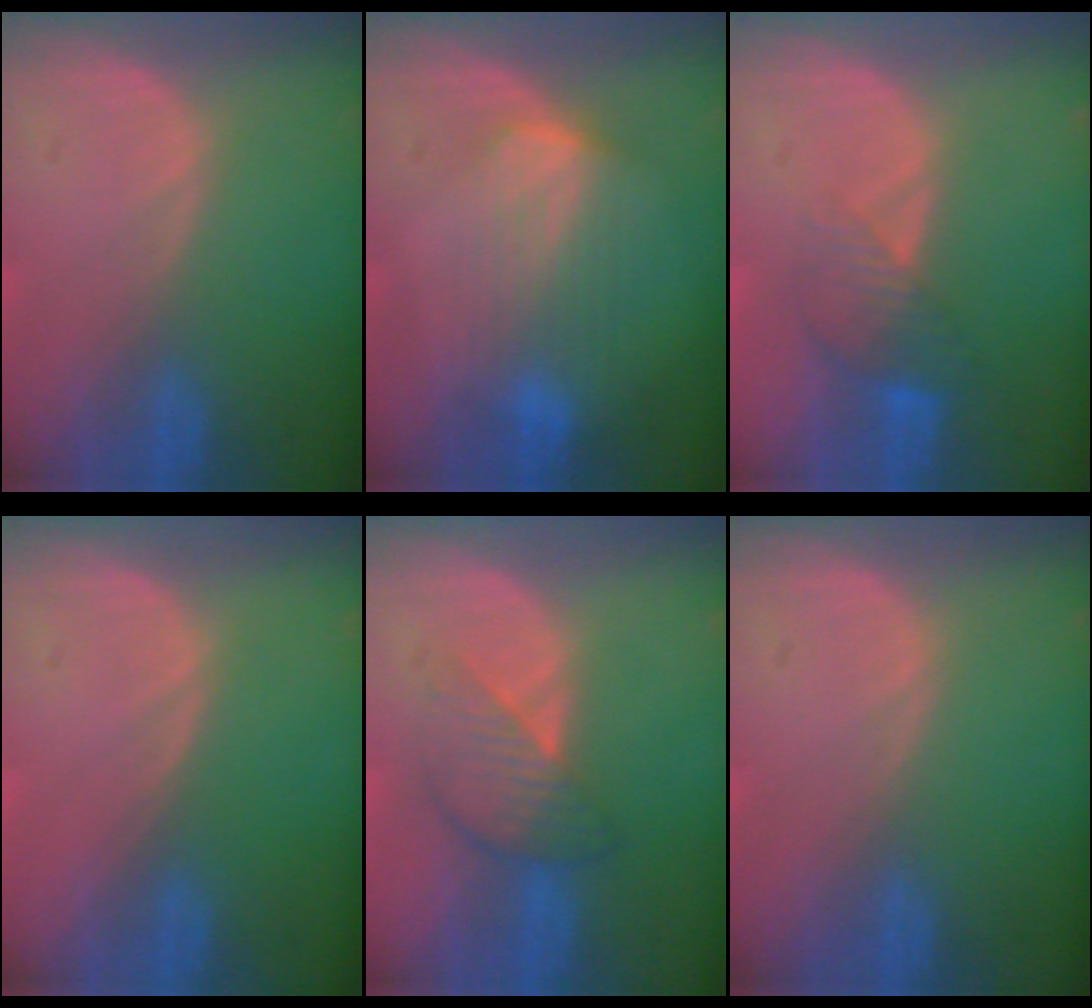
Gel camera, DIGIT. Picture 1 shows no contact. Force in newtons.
{"total": 7.2, "press": 6.5, "slide": 3.1}
{"total": 4.4, "press": 3.8, "slide": 2.3}
{"total": 0.0}
{"total": 4.8, "press": 4.8, "slide": 0.3}
{"total": 0.0}